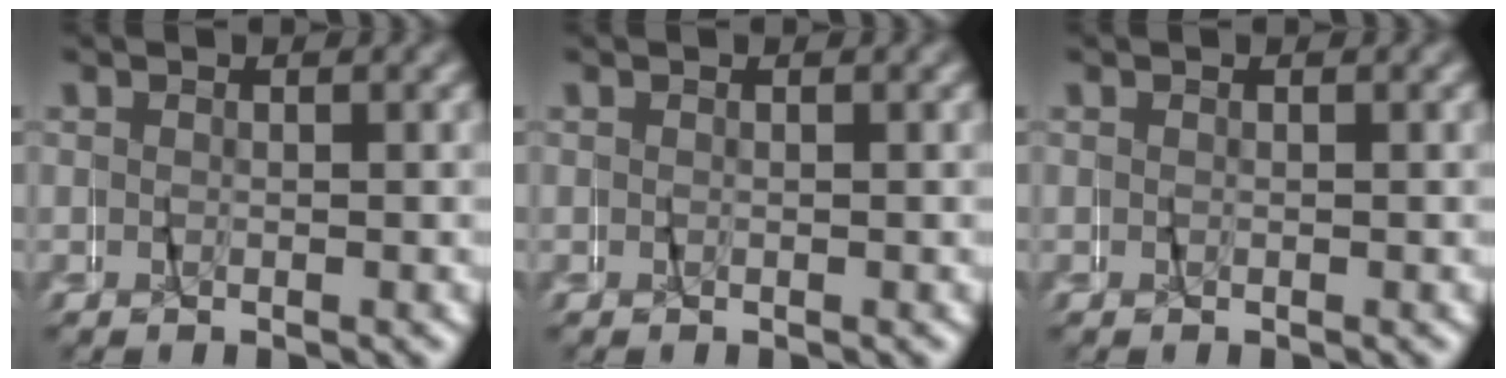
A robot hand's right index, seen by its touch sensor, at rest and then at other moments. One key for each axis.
{"total": 0.0}
{"total": 0.0}